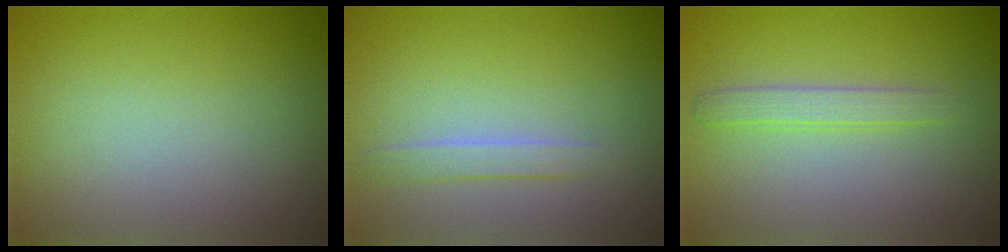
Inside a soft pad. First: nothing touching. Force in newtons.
{"total": 1.3, "press": 1.3, "slide": 0.1}
{"total": 1.8, "press": 1.8, "slide": 0.0}